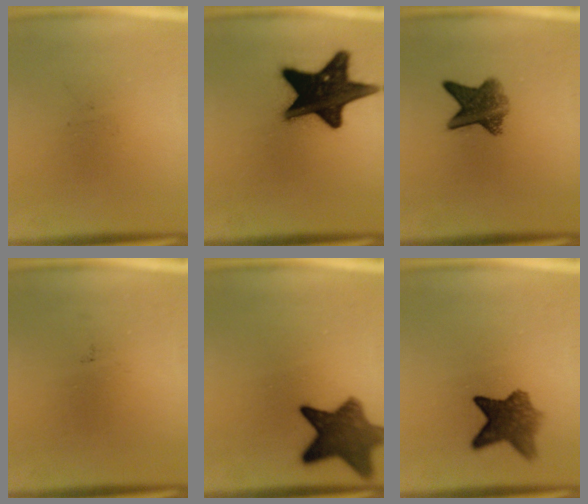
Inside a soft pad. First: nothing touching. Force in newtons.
{"total": 19.0}
{"total": 7.0}
{"total": 0.0}
{"total": 9.8}
{"total": 7.2}